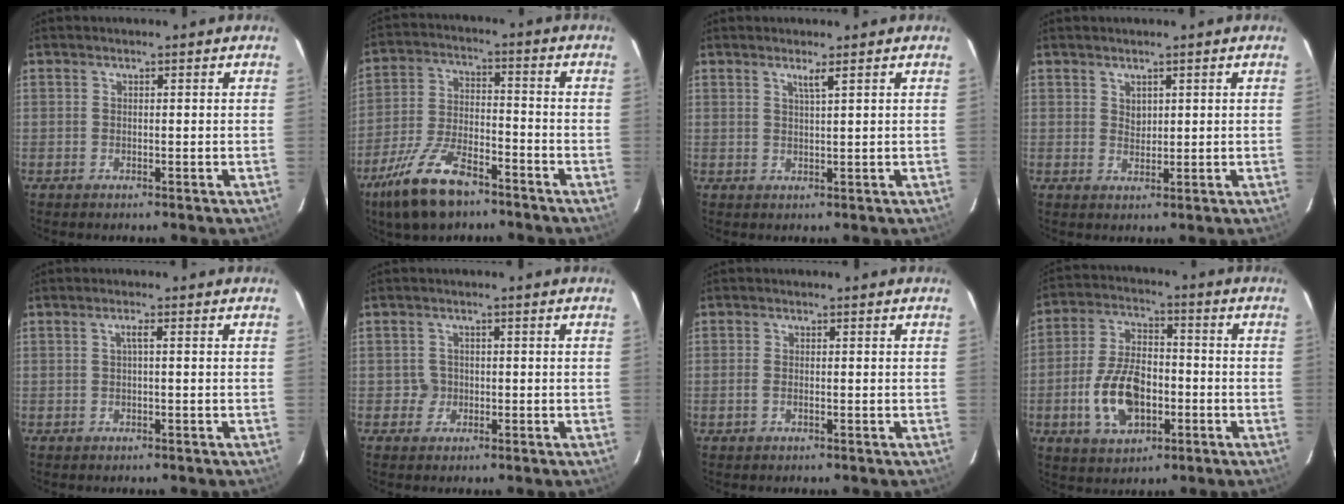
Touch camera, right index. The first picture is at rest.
{"total": 14.2, "force": [-9.8, 5.5, 8.7], "torque": [-0.192, -0.018, -0.179]}
{"total": 1.6, "force": [1.0, -0.4, 1.2], "torque": [-0.022, -0.003, 0.017]}
{"total": 1.7, "force": [1.1, 1.1, 0.5], "torque": [-0.005, 0.002, 0.021]}
{"total": 1.1, "force": [0.0, -0.1, 1.1], "torque": [-0.019, 0.004, -0.001]}
{"total": 2.0, "force": [-0.4, 2.0, -0.2], "torque": [0.007, 0.009, -0.003]}
{"total": 1.2, "force": [-0.3, 0.6, 1.0], "torque": [-0.023, 0.000, -0.008]}
{"total": 12.8, "force": [-3.7, 7.5, 9.8], "torque": [-0.198, 0.010, -0.057]}